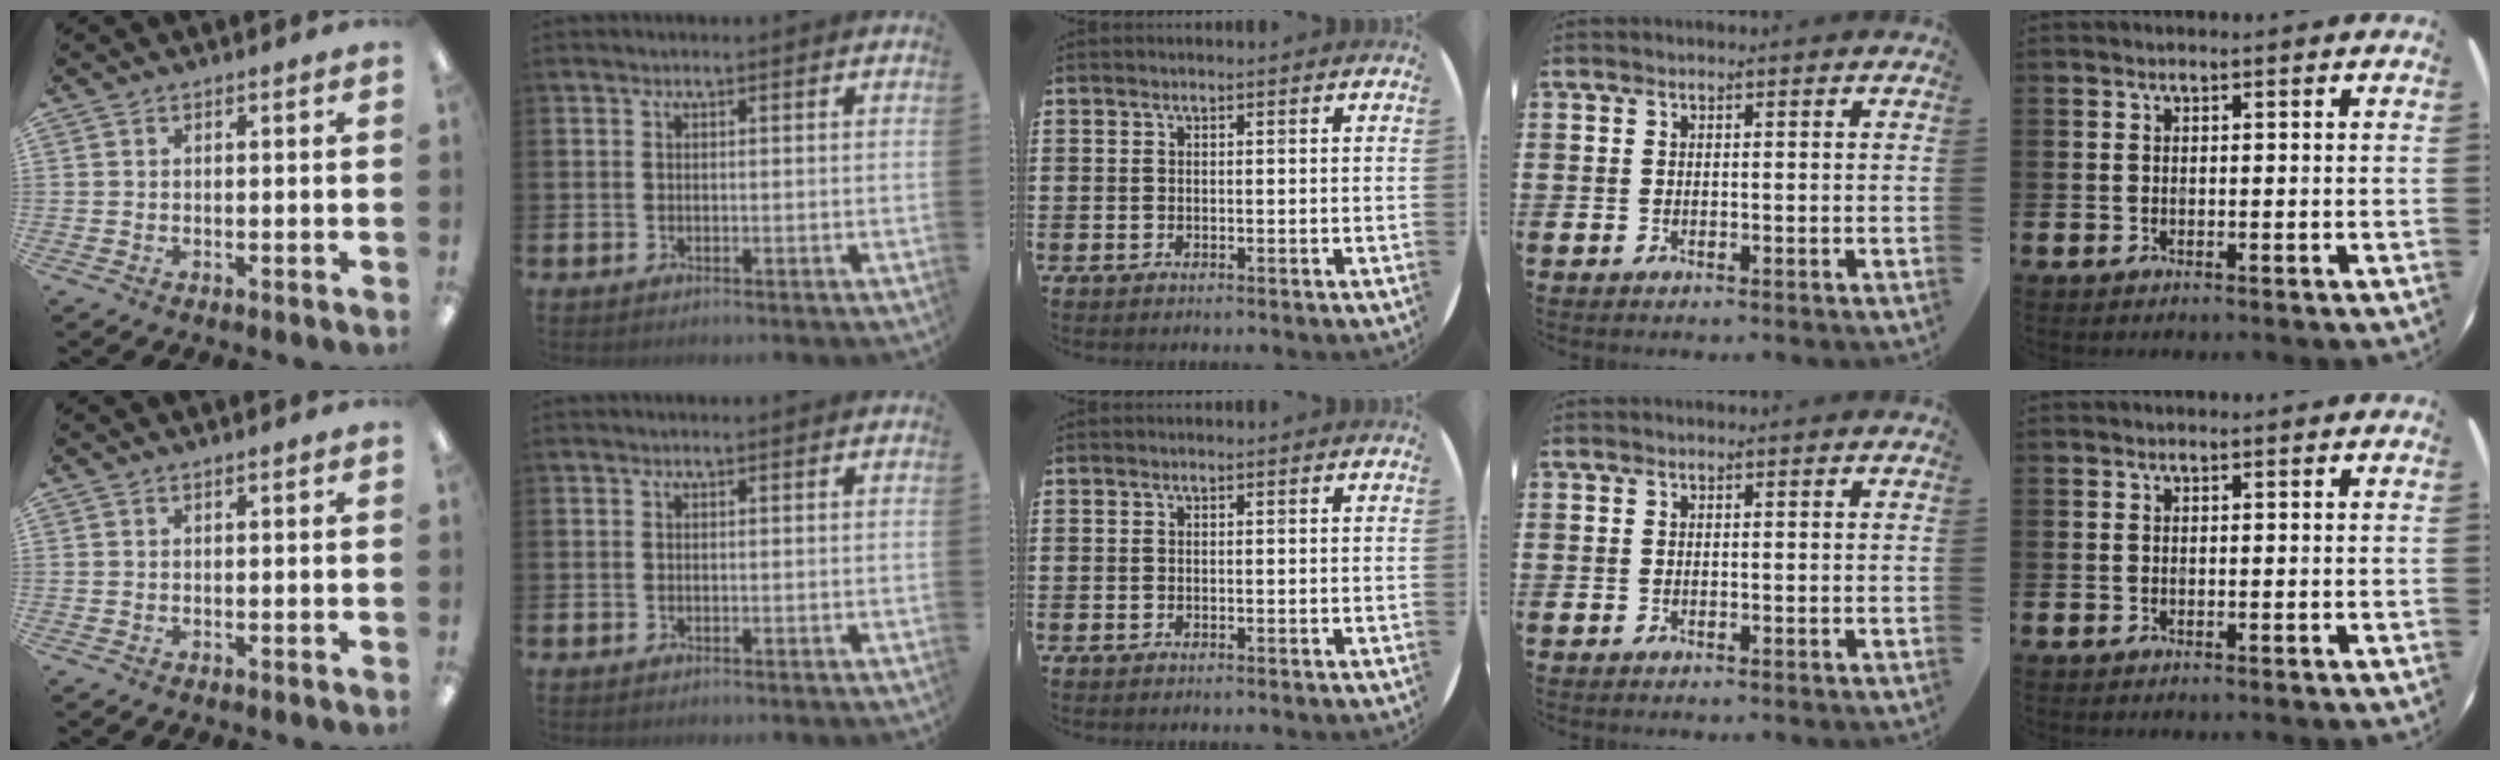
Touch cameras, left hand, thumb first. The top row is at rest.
{}